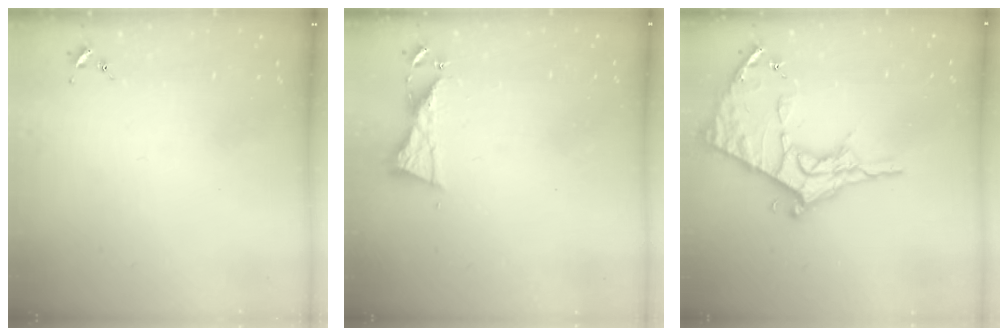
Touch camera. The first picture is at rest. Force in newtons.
{"total": 6.6, "press": 6.6, "slide": 0.6}
{"total": 19.0, "press": 18.9, "slide": 1.4}